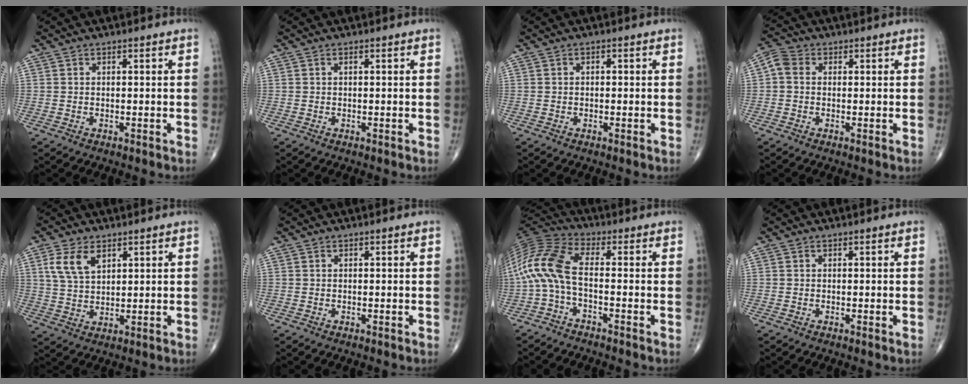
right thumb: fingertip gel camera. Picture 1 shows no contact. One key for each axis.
{"total": 0.0}
{"total": 0.6, "fx": -0.1, "fy": 0.4, "fz": 0.4, "tx": -0.006, "ty": 0.002, "tz": -0.001}
{"total": 3.5, "fx": 0.2, "fy": 2.8, "fz": 2.1, "tx": -0.040, "ty": 0.011, "tz": -0.007}
{"total": 6.9, "fx": 3.2, "fy": 4.0, "fz": 4.7, "tx": -0.085, "ty": -0.007, "tz": 0.069}
{"total": 0.0}
{"total": 11.4, "fx": -2.2, "fy": 4.4, "fz": 10.3, "tx": -0.231, "ty": 0.040, "tz": -0.053}
{"total": 0.0}